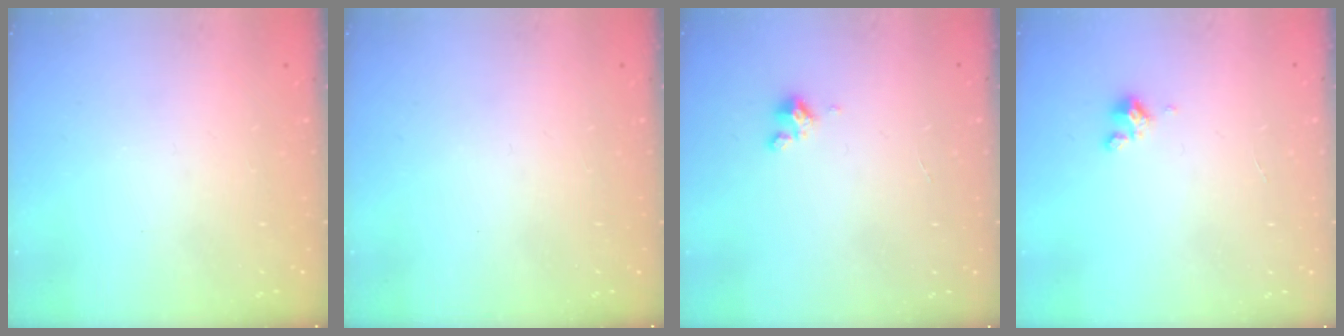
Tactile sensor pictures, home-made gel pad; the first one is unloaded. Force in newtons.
{"total": 0.0}
{"total": 1.2, "press": 1.2, "slide": 0.2}
{"total": 1.2, "press": 1.2, "slide": 0.2}